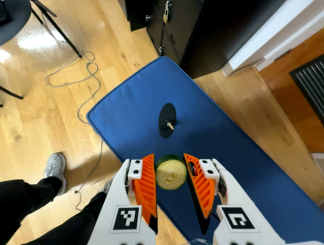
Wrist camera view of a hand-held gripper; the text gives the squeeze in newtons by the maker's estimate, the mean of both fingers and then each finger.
{"total": 7.3, "left": 6.4, "right": 8.1}